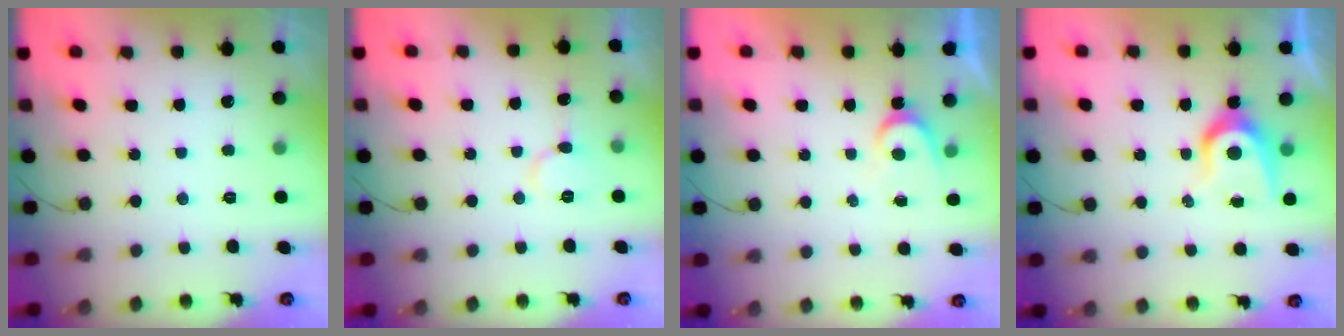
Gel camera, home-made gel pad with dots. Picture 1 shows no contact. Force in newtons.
{"total": 6.8, "press": 6.8, "slide": 0.7}
{"total": 4.4, "press": 4.3, "slide": 0.4}
{"total": 8.4, "press": 8.4, "slide": 0.7}